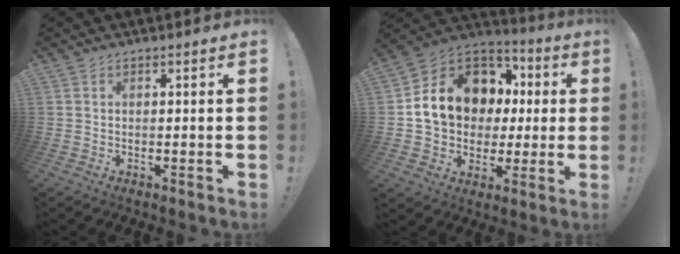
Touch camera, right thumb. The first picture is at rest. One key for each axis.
{"total": 16.5, "fx": 3.7, "fy": 13.3, "fz": 9.1, "tx": -0.136, "ty": -0.008, "tz": 0.087}